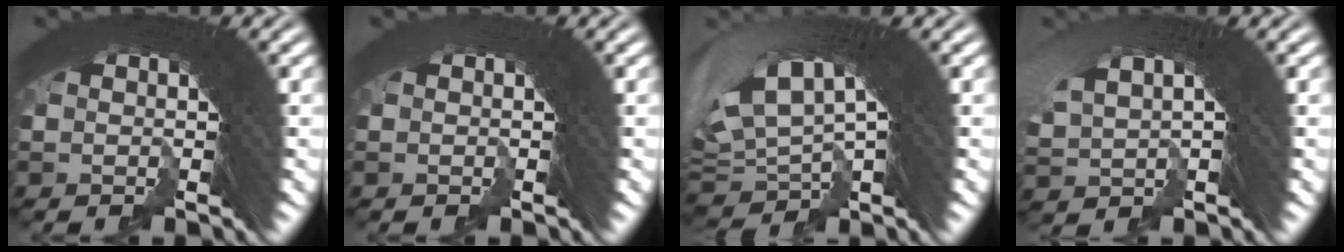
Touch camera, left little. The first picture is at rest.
{"total": 1.1, "force": [-0.7, -0.2, -0.9], "torque": [0.016, -0.003, -0.011]}
{"total": 5.3, "force": [2.7, 3.7, 2.8], "torque": [-0.063, 0.001, 0.054]}
{"total": 2.8, "force": [2.7, 0.4, 0.0], "torque": [0.012, 0.019, 0.044]}